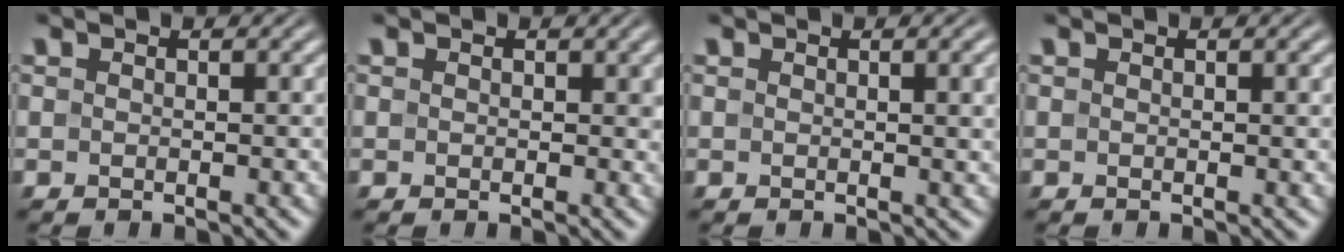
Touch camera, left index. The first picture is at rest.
{"total": 0.9, "force": [0.3, 0.7, 0.4], "torque": [-0.001, -0.001, 0.000]}
{"total": 2.7, "force": [0.6, 0.8, 2.5], "torque": [-0.023, 0.006, 0.006]}
{"total": 0.6, "force": [0.1, 0.1, 0.5], "torque": [-0.006, 0.004, 0.001]}